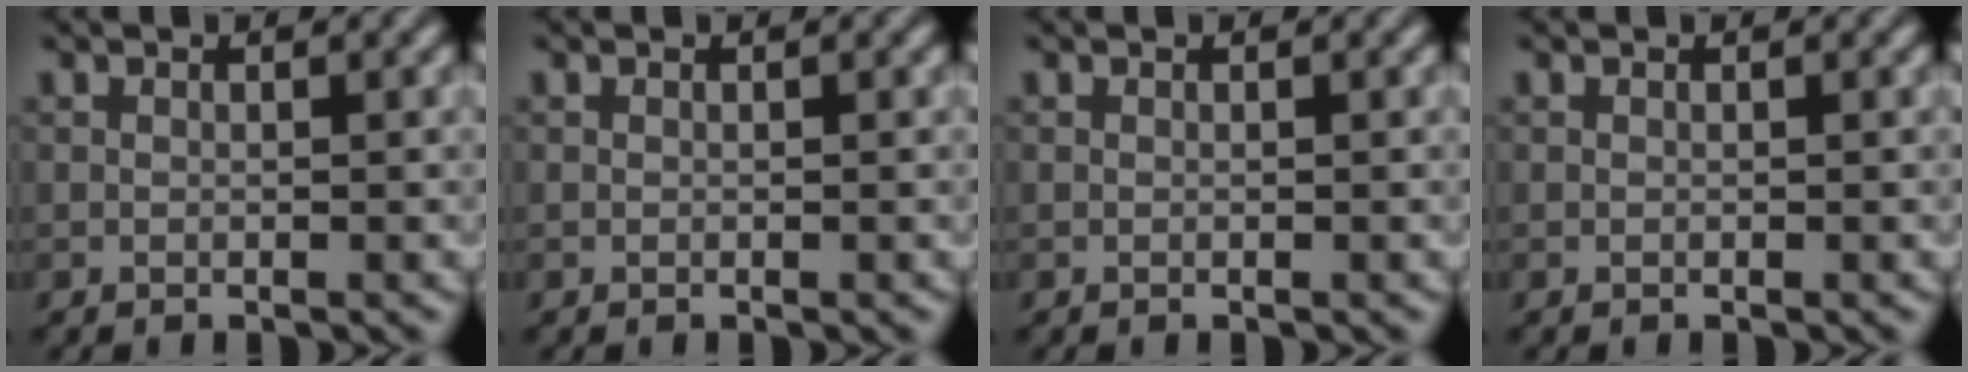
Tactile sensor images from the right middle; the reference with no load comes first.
{"total": 0.0}
{"total": 0.0}
{"total": 0.0}